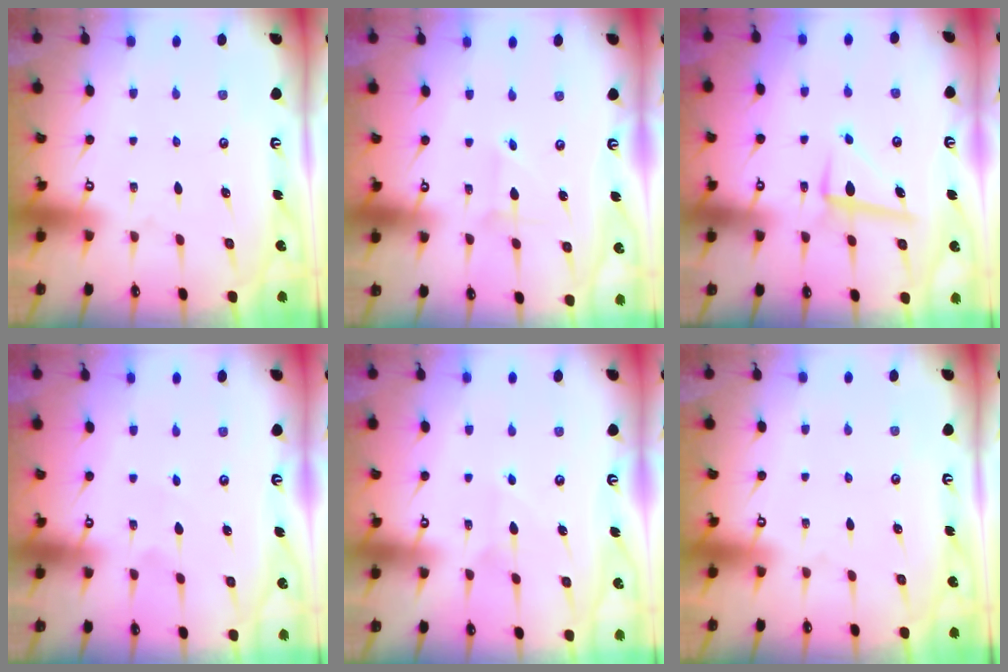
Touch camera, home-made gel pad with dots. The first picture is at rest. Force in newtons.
{"total": 2.3, "press": 2.3, "slide": 0.2}
{"total": 7.0, "press": 6.8, "slide": 1.3}
{"total": 2.5, "press": 2.5, "slide": 0.3}
{"total": 7.4, "press": 7.4, "slide": 0.4}
{"total": 0.0}